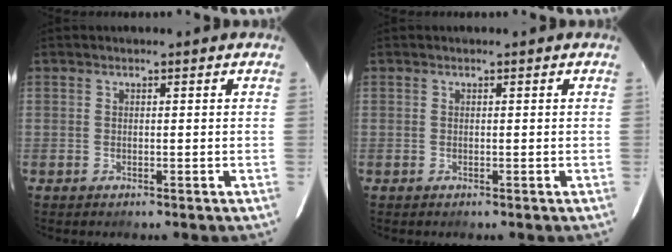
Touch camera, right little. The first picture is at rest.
{"total": 0.0}